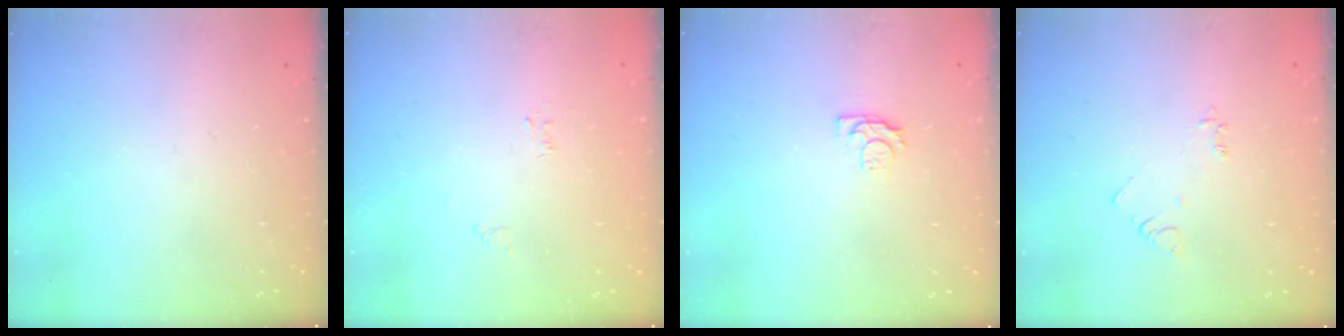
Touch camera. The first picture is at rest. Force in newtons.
{"total": 2.5, "press": 2.5, "slide": 0.3}
{"total": 3.9, "press": 3.9, "slide": 0.5}
{"total": 3.9, "press": 3.8, "slide": 0.6}